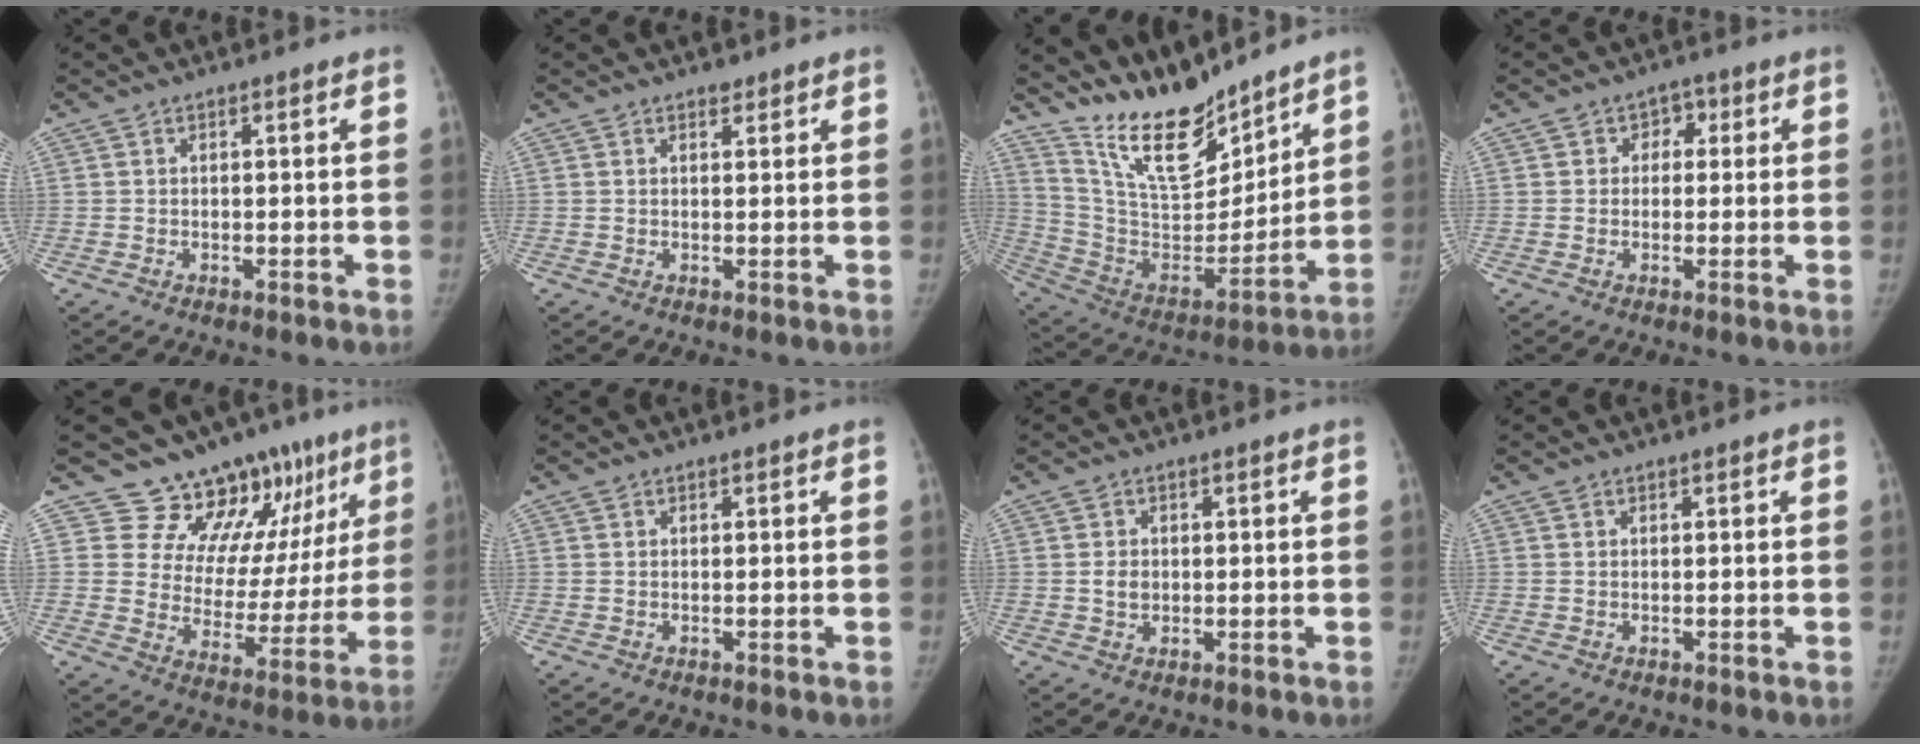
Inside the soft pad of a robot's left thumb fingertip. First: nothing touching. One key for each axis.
{"total": 1.3, "fx": 1.0, "fy": 0.7, "fz": 0.4, "tx": 0.001, "ty": -0.007, "tz": 0.014}
{"total": 18.7, "fx": 15.7, "fy": 6.1, "fz": 8.0, "tx": -0.097, "ty": -0.102, "tz": 0.293}
{"total": 3.6, "fx": 0.8, "fy": 3.1, "fz": 1.6, "tx": 0.011, "ty": 0.006, "tz": 0.002}
{"total": 16.2, "fx": 11.9, "fy": 8.3, "fz": 7.1, "tx": -0.040, "ty": -0.081, "tz": 0.165}
{"total": 0.0}
{"total": 2.6, "fx": 0.2, "fy": 2.2, "fz": 1.4, "tx": -0.014, "ty": 0.001, "tz": 0.006}
{"total": 0.0}